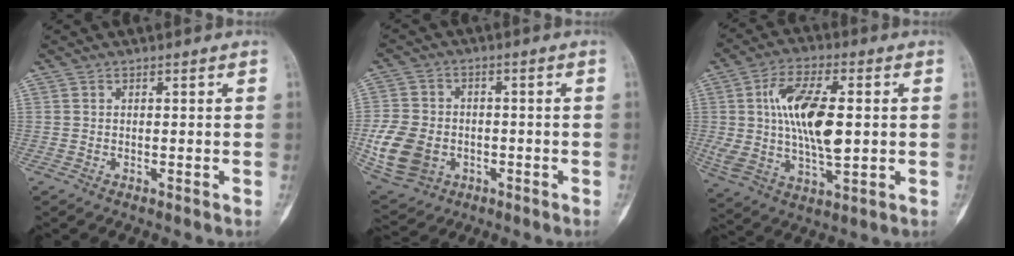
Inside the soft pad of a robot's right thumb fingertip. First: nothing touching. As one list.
[{"total": 12.4, "force": [-2.9, 9.8, 7.1], "torque": [-0.137, 0.008, -0.044]}, {"total": 16.4, "force": [1.8, 7.4, 14.5], "torque": [-0.278, -0.001, 0.036]}]